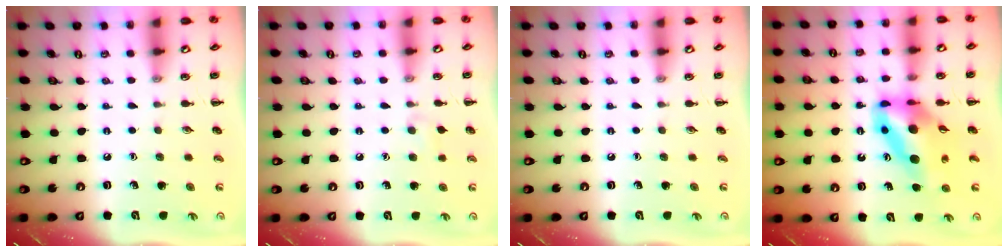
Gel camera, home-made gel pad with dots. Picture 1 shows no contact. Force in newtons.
{"total": 4.5, "press": 4.2, "slide": 1.6}
{"total": 0.0}
{"total": 12.9, "press": 12.1, "slide": 4.5}